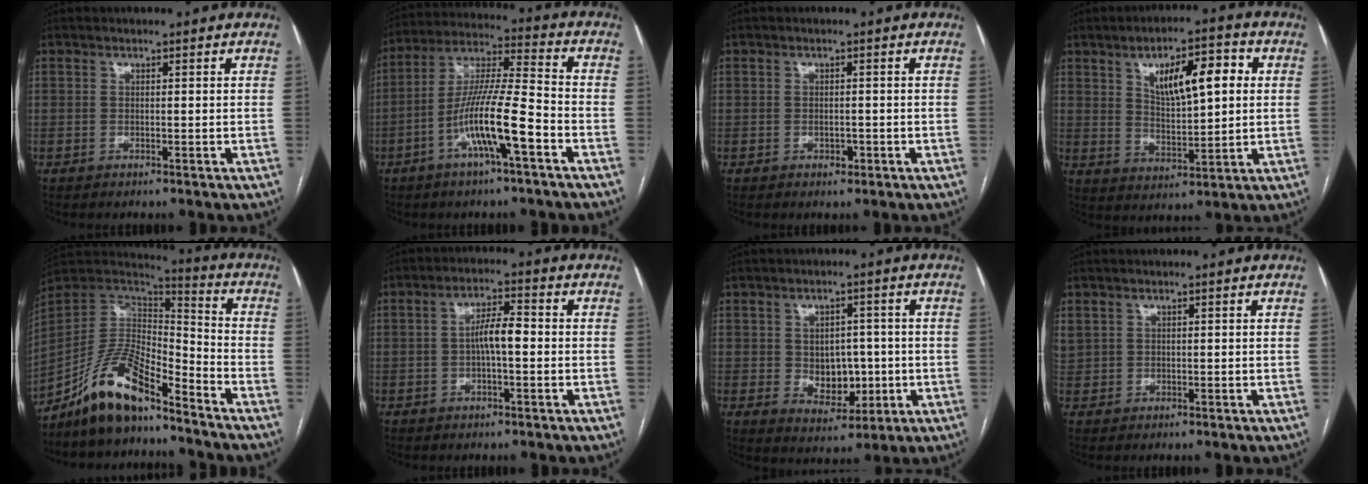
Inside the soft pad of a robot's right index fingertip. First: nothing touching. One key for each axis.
{"total": 12.6, "fx": -5.1, "fy": 0.7, "fz": 11.5, "tx": -0.222, "ty": 0.007, "tz": -0.095}
{"total": 1.3, "fx": -0.5, "fy": 0.9, "fz": 0.8, "tx": -0.012, "ty": 0.001, "tz": -0.005}
{"total": 11.0, "fx": 3.5, "fy": 3.6, "fz": 9.8, "tx": -0.155, "ty": 0.016, "tz": 0.063}
{"total": 13.3, "fx": -10.2, "fy": 3.4, "fz": 7.7, "tx": -0.149, "ty": 0.027, "tz": -0.187}
{"total": 4.9, "fx": -0.4, "fy": 1.1, "fz": 4.7, "tx": -0.087, "ty": 0.016, "tz": -0.008}
{"total": 6.8, "fx": -0.3, "fy": 4.8, "fz": 4.9, "tx": -0.066, "ty": 0.005, "tz": 0.008}
{"total": 2.1, "fx": 1.1, "fy": 1.7, "fz": 0.7, "tx": -0.027, "ty": 0.018, "tz": 0.030}